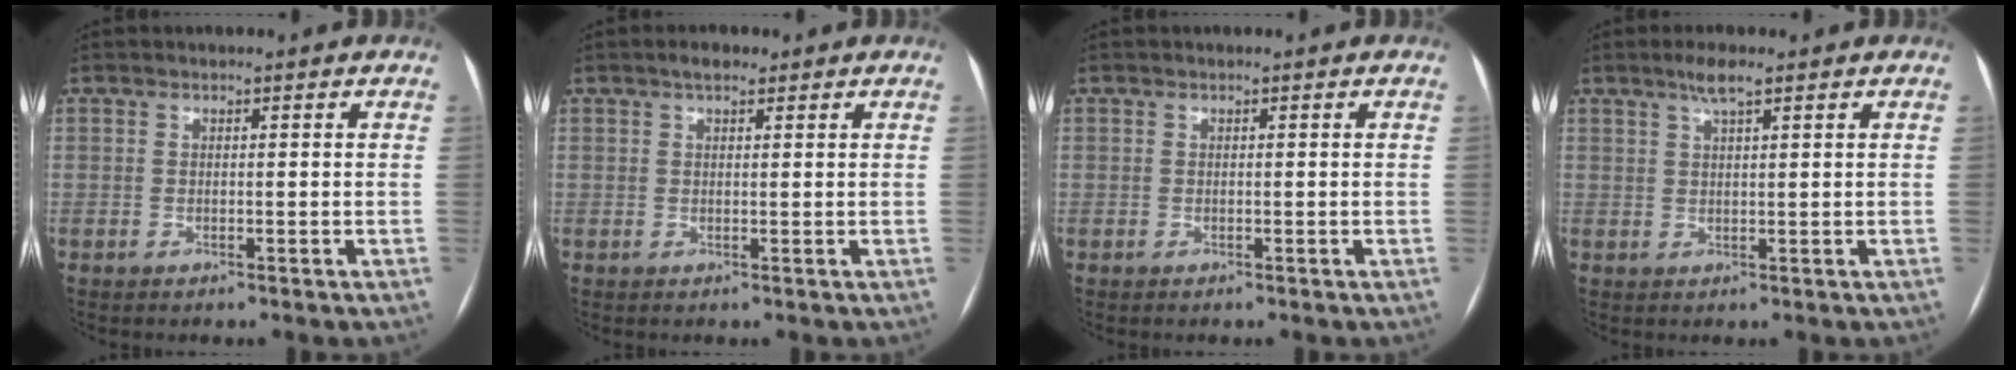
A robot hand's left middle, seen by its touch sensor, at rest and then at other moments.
{"total": 1.9, "force": [1.4, 0.7, 1.1], "torque": [-0.023, 0.009, 0.021]}
{"total": 0.0}
{"total": 2.9, "force": [2.0, 0.2, 2.1], "torque": [-0.047, 0.004, 0.037]}